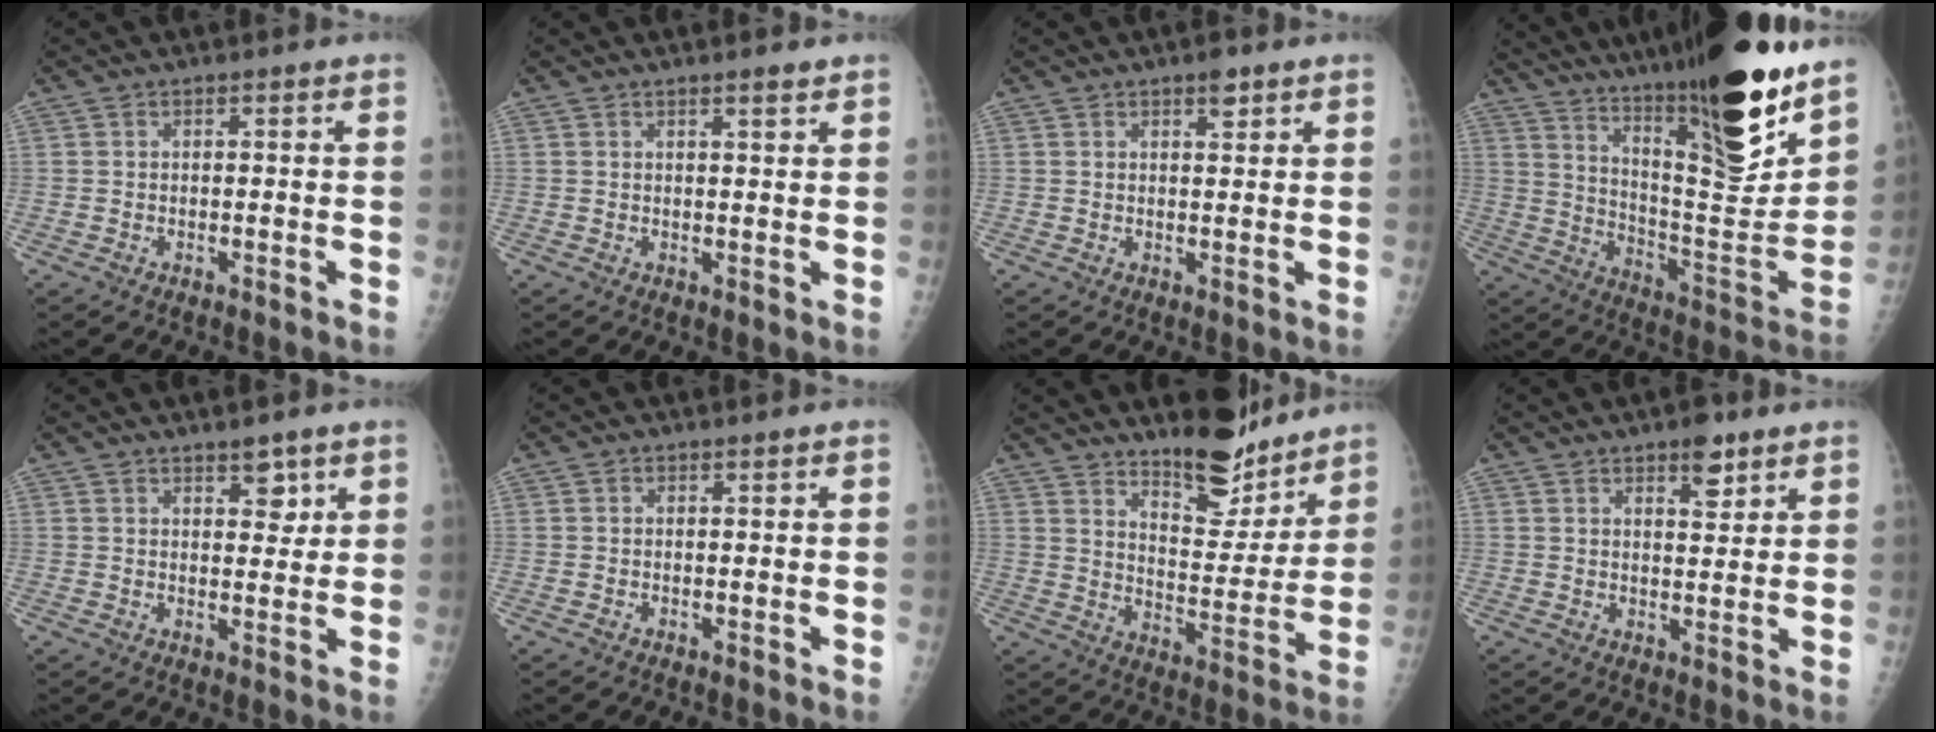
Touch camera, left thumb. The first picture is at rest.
{"total": 1.8, "force": [1.4, 0.2, 1.1], "torque": [-0.015, -0.009, 0.021]}
{"total": 2.5, "force": [1.7, 0.9, 1.6], "torque": [-0.017, -0.009, 0.024]}
{"total": 30.6, "force": [20.8, 6.5, 21.5], "torque": [-0.306, -0.088, 0.329]}
{"total": 4.2, "force": [2.6, 2.0, 2.7], "torque": [-0.016, -0.014, 0.036]}
{"total": 0.0}
{"total": 13.4, "force": [11.2, 4.6, 5.7], "torque": [-0.044, -0.096, 0.179]}
{"total": 5.0, "force": [3.3, 2.1, 3.2], "torque": [-0.031, -0.019, 0.046]}